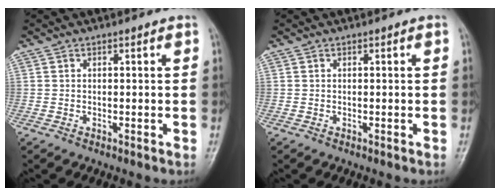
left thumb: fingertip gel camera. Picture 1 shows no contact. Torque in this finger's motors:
{"motor_torque": [0.00, 0.00, 0.00, -0.11, 0.00]}